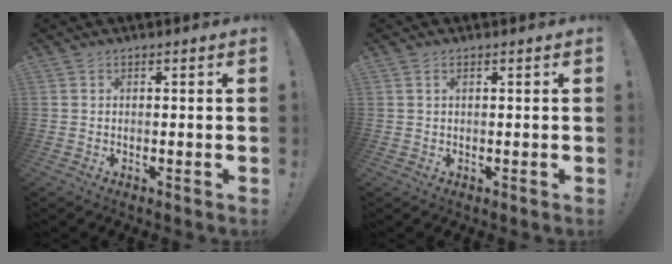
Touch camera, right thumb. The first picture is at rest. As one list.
[{"total": 1.1, "force": [0.5, 0.3, 1.0], "torque": [-0.013, -0.001, 0.007]}]